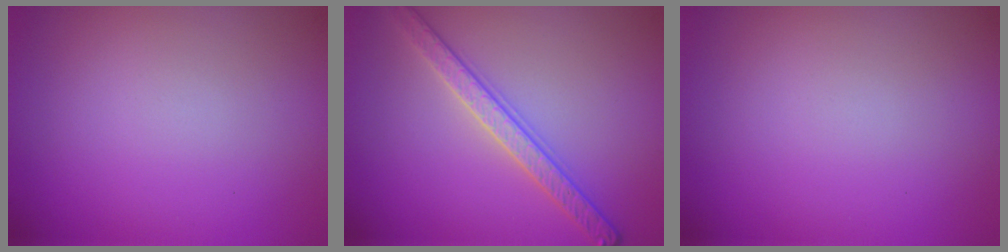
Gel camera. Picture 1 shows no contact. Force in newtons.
{"total": 3.2, "press": 3.1, "slide": 0.5}
{"total": 0.0}